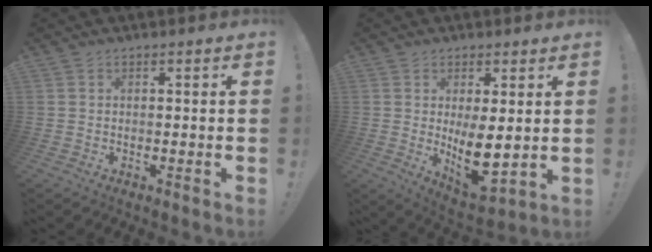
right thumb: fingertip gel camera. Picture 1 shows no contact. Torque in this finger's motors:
{"motor_torque": [0.08, 0.47, 0.07, 0.05, 0.05]}